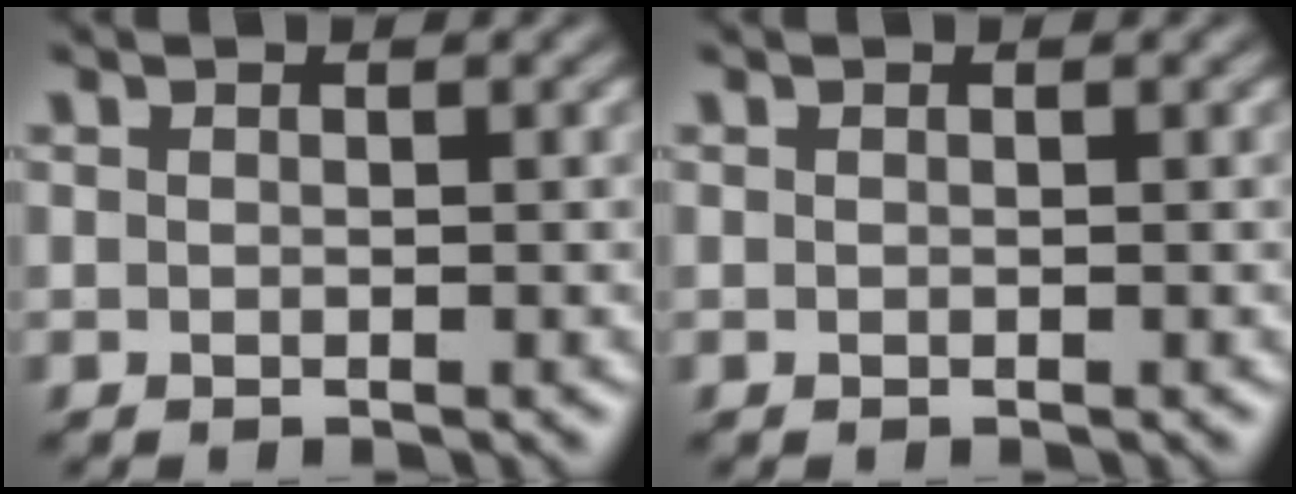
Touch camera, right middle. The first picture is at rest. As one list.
[{"total": 0.0}]